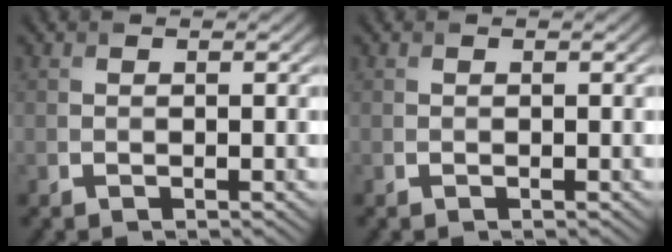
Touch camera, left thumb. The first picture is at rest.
{"total": 0.0}